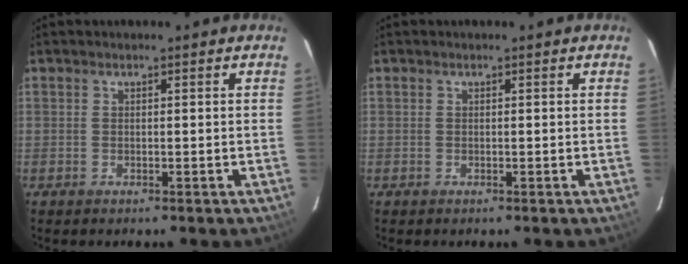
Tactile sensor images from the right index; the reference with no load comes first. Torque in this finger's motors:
{"motor_torque": [0.00, 0.00, 0.00, 0.00]}